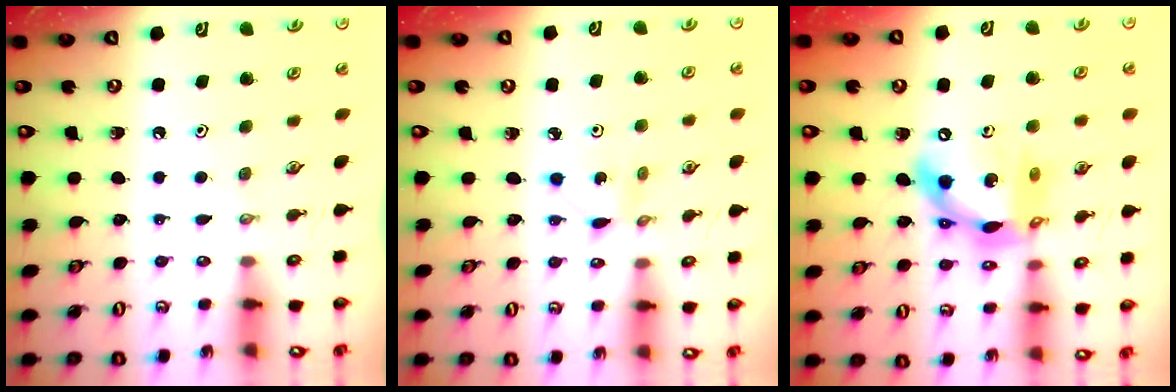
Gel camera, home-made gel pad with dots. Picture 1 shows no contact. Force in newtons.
{"total": 1.3, "press": 1.3, "slide": 0.1}
{"total": 13.6, "press": 13.5, "slide": 1.7}